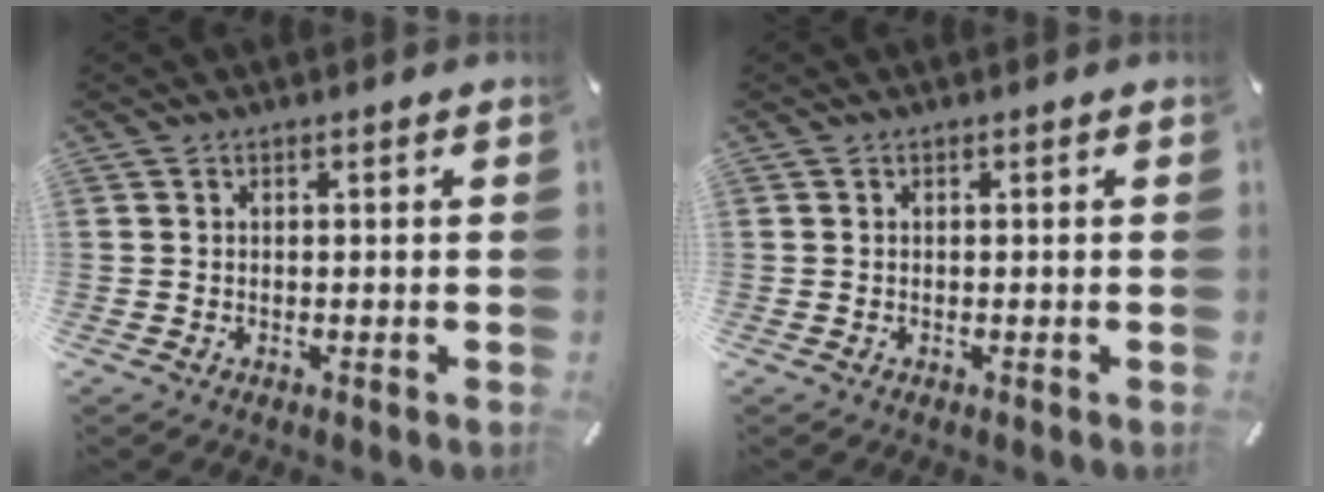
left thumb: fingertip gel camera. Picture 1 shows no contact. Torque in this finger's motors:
{"motor_torque": [-0.05, 0.02, -0.07, 0.06, 0.00]}